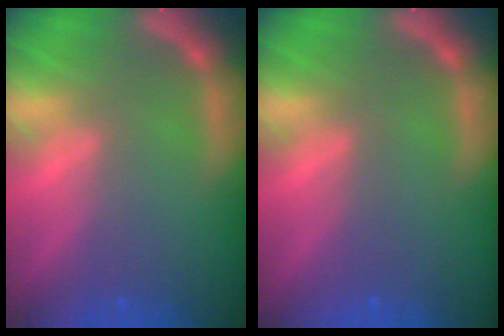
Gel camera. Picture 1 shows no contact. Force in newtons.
{"total": 0.0}